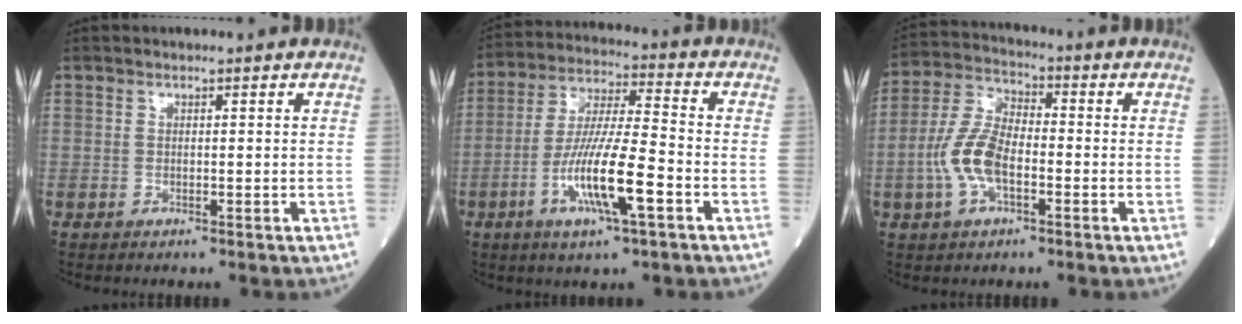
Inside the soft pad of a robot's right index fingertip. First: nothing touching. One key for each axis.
{"total": 12.7, "fx": -4.5, "fy": 1.2, "fz": 11.8, "tx": -0.227, "ty": -0.010, "tz": -0.084}
{"total": 9.0, "fx": -2.3, "fy": 4.0, "fz": 7.7, "tx": -0.179, "ty": 0.013, "tz": -0.049}